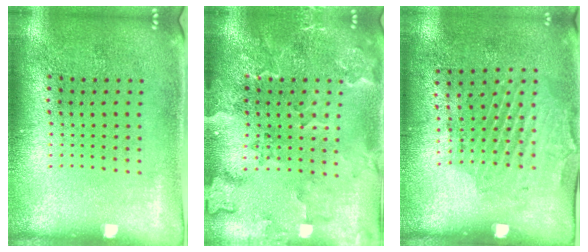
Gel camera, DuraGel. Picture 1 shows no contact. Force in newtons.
{"total": 2.3, "press": 2.2, "slide": 0.8}
{"total": 1.8, "press": 1.1, "slide": 1.4}